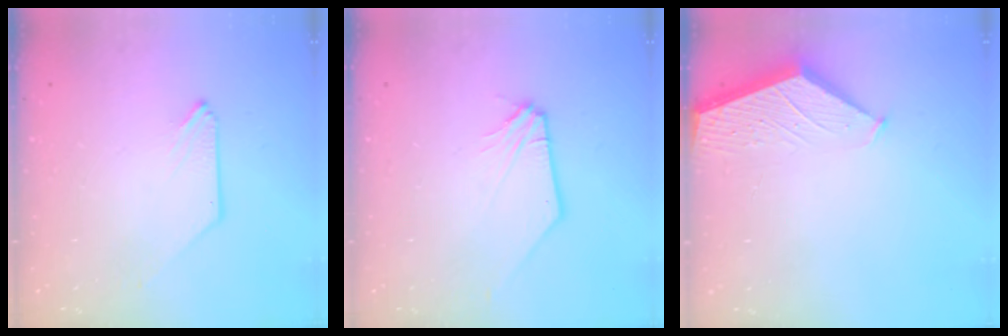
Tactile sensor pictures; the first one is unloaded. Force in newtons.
{"total": 1.9, "press": 1.9, "slide": 0.4}
{"total": 1.9, "press": 1.9, "slide": 0.2}